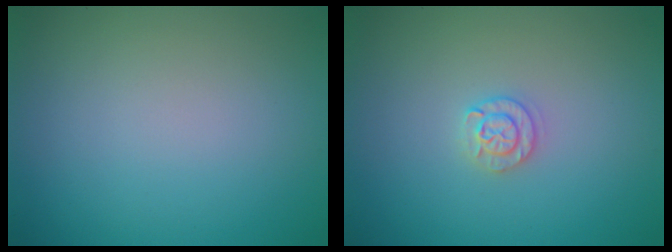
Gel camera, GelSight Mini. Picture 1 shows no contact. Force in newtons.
{"total": 1.7, "press": 1.7, "slide": 0.3}